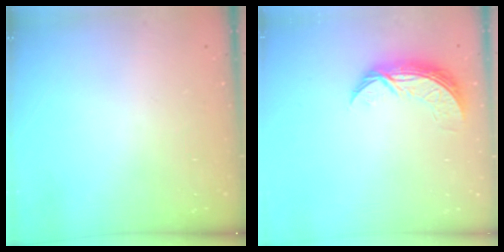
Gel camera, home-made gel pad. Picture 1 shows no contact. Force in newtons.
{"total": 9.0, "press": 8.9, "slide": 0.6}